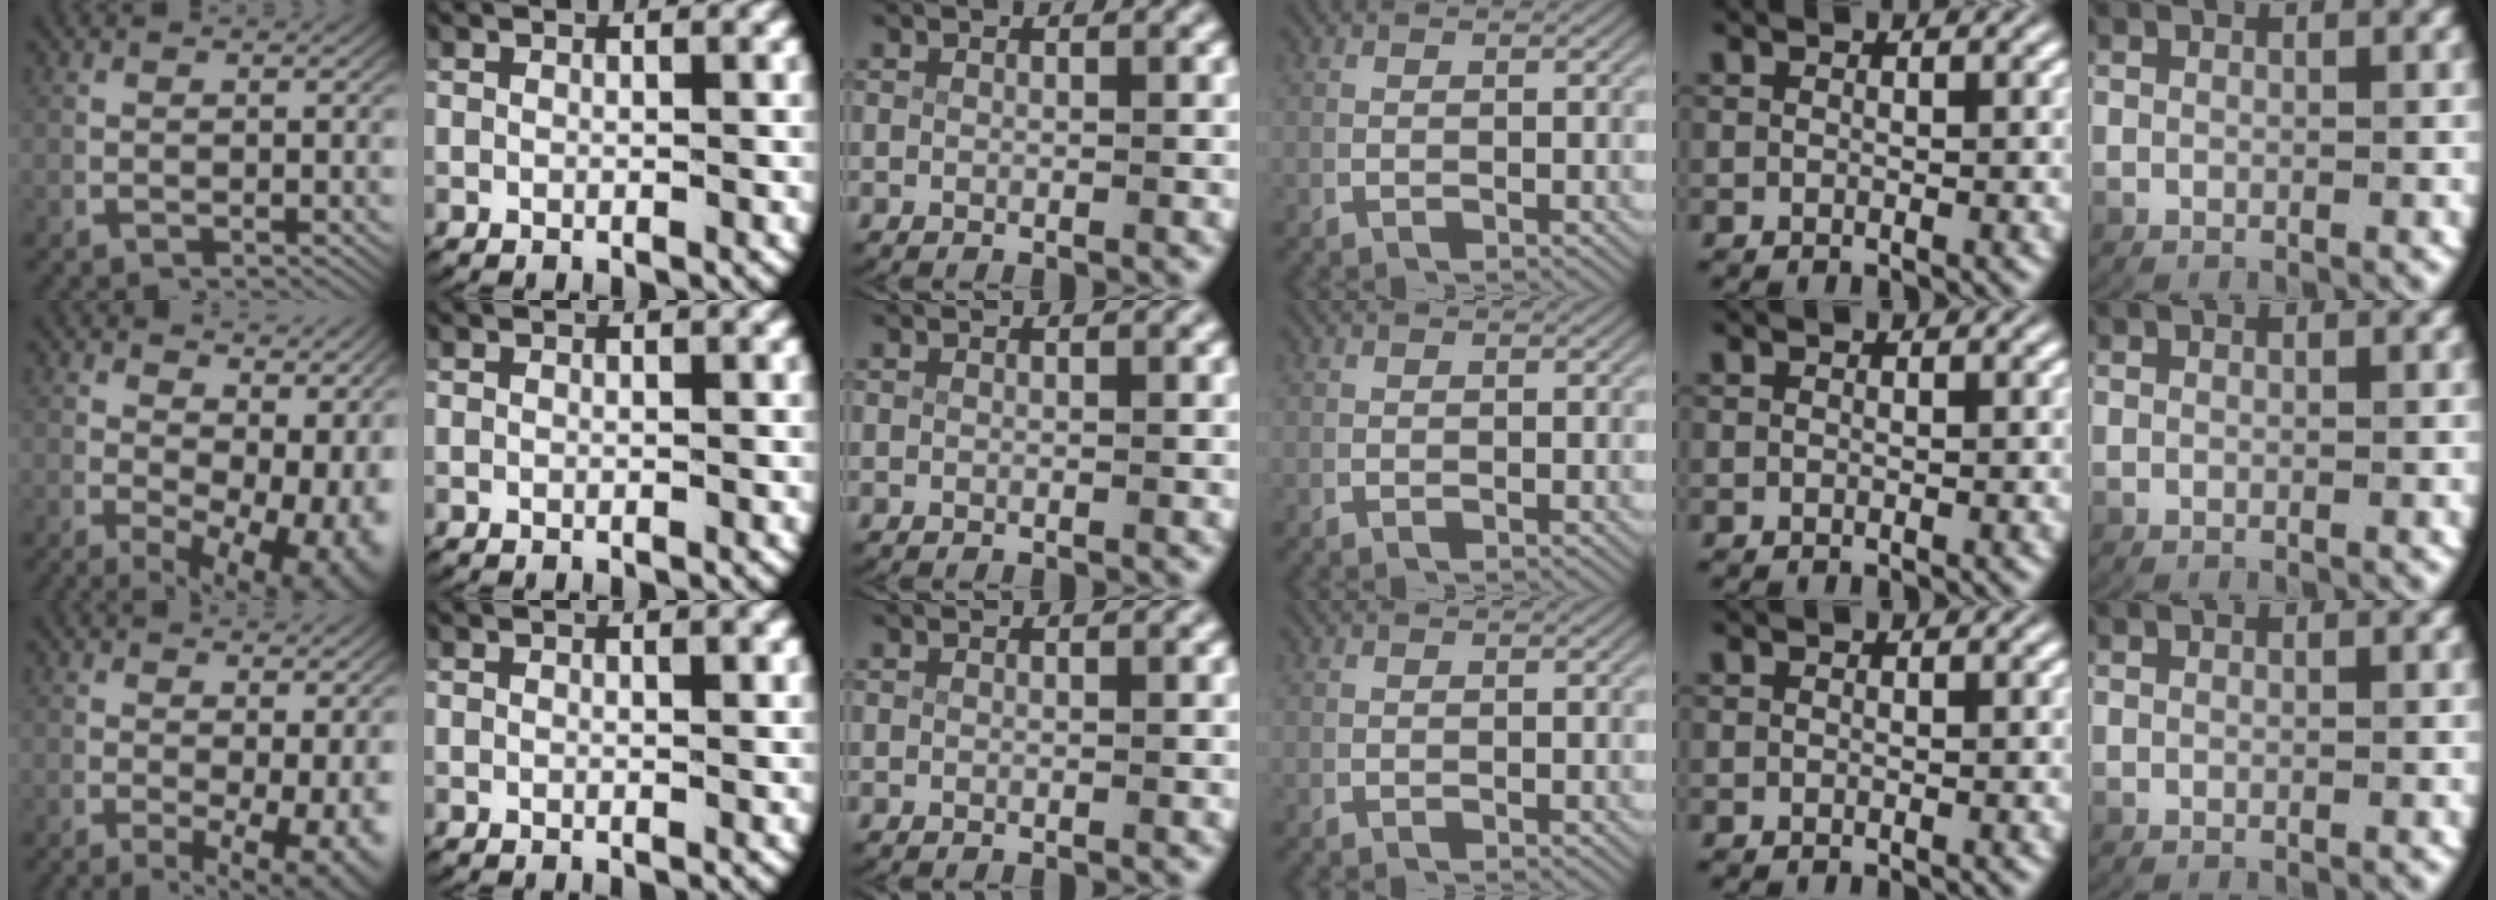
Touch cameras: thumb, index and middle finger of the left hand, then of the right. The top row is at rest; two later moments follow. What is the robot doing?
{"motion": "lift_and_place", "object": "map"}